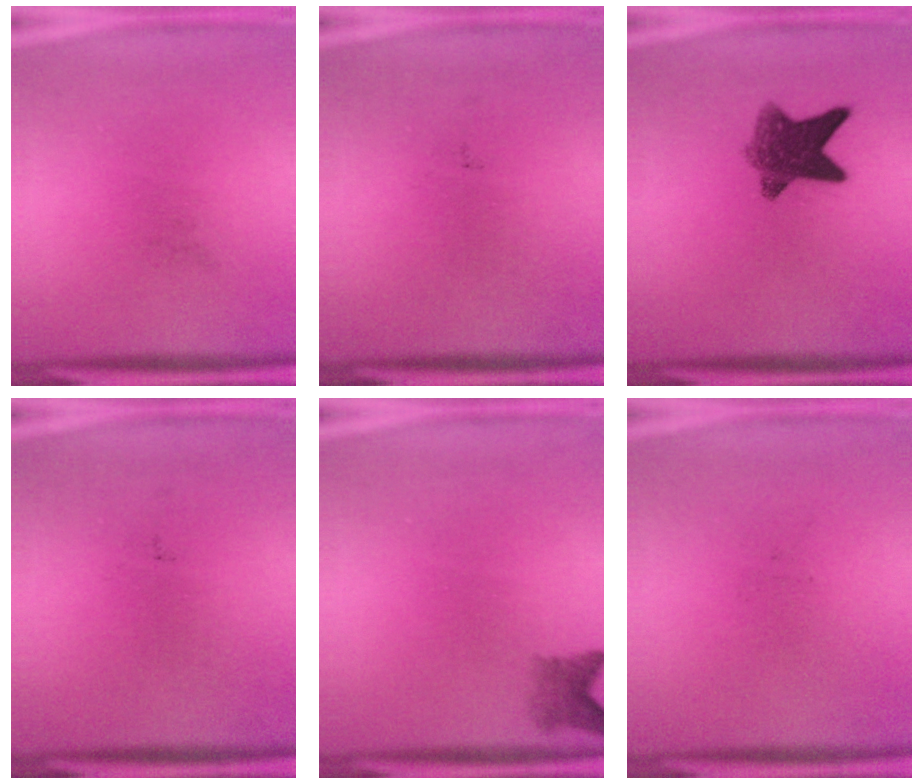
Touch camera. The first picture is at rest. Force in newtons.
{"total": 0.0}
{"total": 7.9}
{"total": 0.0}
{"total": 2.4}
{"total": 0.0}